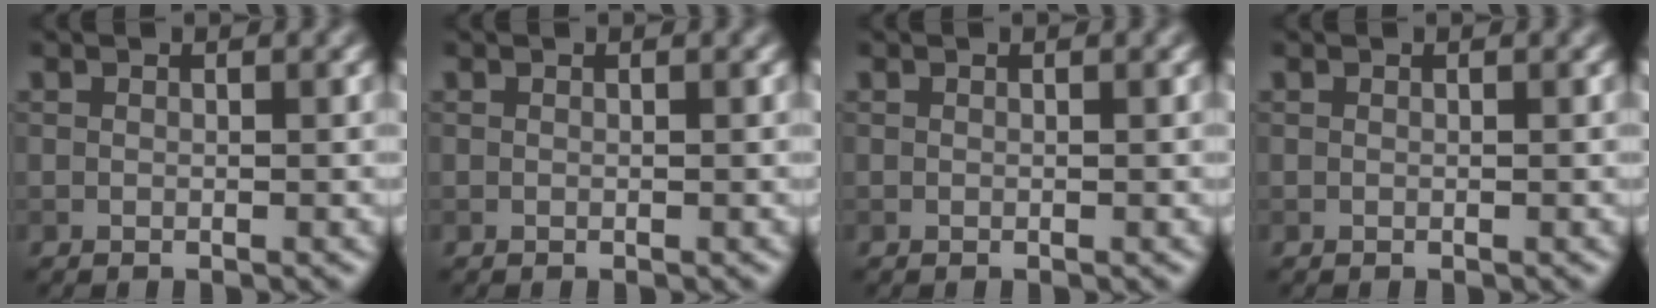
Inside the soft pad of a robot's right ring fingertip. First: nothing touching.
{"total": 0.0}
{"total": 0.0}
{"total": 0.0}